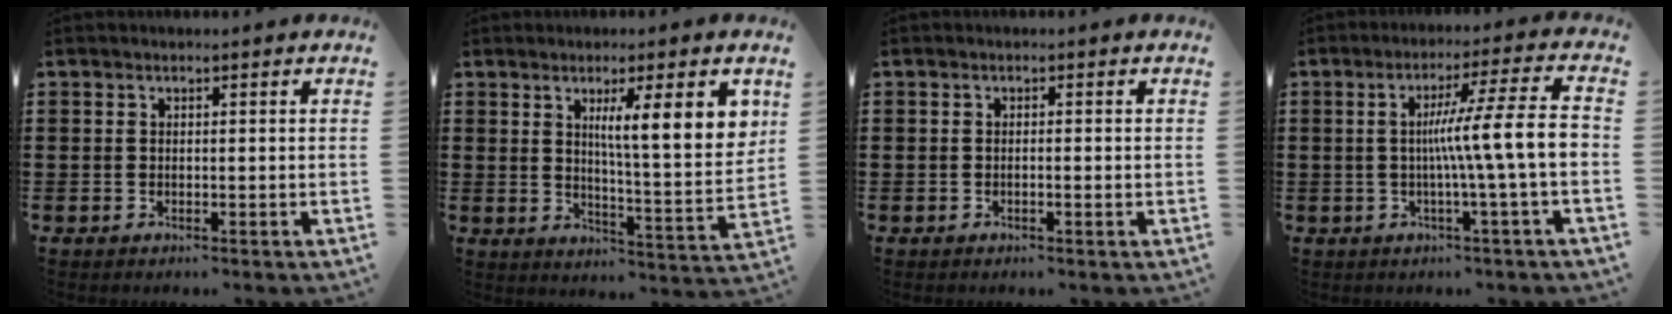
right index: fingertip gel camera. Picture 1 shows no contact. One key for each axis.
{"total": 9.3, "fx": 3.9, "fy": 1.3, "fz": 8.4, "tx": -0.134, "ty": -0.016, "tz": 0.056}
{"total": 0.6, "fx": -0.3, "fy": -0.1, "fz": 0.6, "tx": -0.010, "ty": -0.003, "tz": -0.005}
{"total": 9.8, "fx": -0.6, "fy": -0.4, "fz": 9.8, "tx": -0.176, "ty": -0.003, "tz": -0.018}